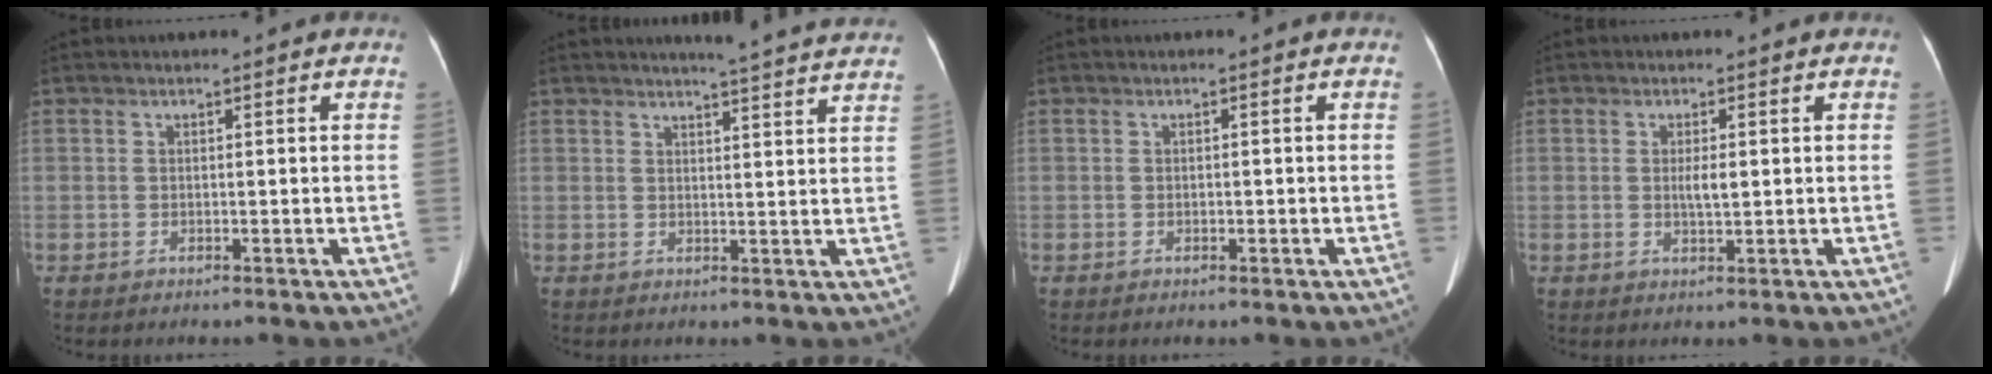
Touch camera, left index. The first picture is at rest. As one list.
[{"total": 11.4, "force": [10.8, -0.4, 3.5], "torque": [-0.046, -0.026, 0.112]}, {"total": 0.7, "force": [-0.2, 0.4, 0.5], "torque": [-0.006, 0.002, -0.004]}, {"total": 2.2, "force": [0.2, 0.5, 2.1], "torque": [-0.040, -0.001, 0.005]}]